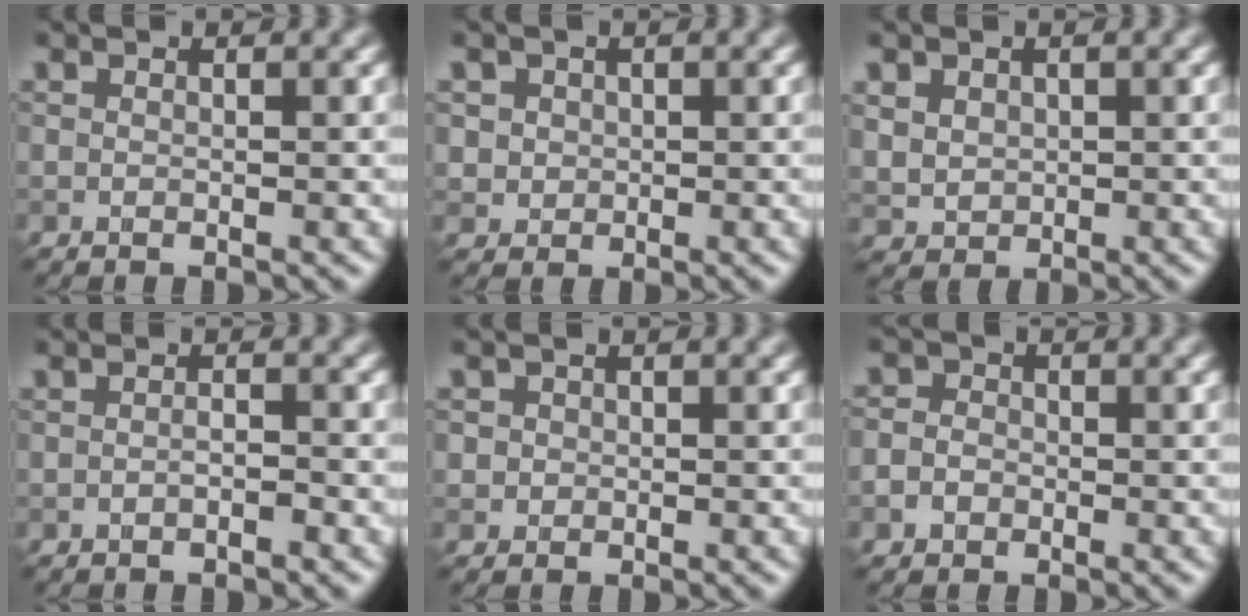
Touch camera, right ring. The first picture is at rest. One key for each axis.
{"total": 2.4, "fx": 0.9, "fy": 2.1, "fz": 0.8, "tx": -0.015, "ty": 0.004, "tz": 0.023}
{"total": 2.8, "fx": 1.0, "fy": 2.3, "fz": 1.1, "tx": -0.040, "ty": 0.001, "tz": 0.035}
{"total": 0.9, "fx": -0.5, "fy": 0.2, "fz": 0.7, "tx": -0.013, "ty": 0.001, "tz": -0.008}
{"total": 1.1, "fx": 0.2, "fy": 1.0, "fz": 0.2, "tx": 0.006, "ty": -0.002, "tz": 0.001}
{"total": 2.9, "fx": -0.5, "fy": 2.7, "fz": 1.1, "tx": -0.003, "ty": 0.014, "tz": -0.037}